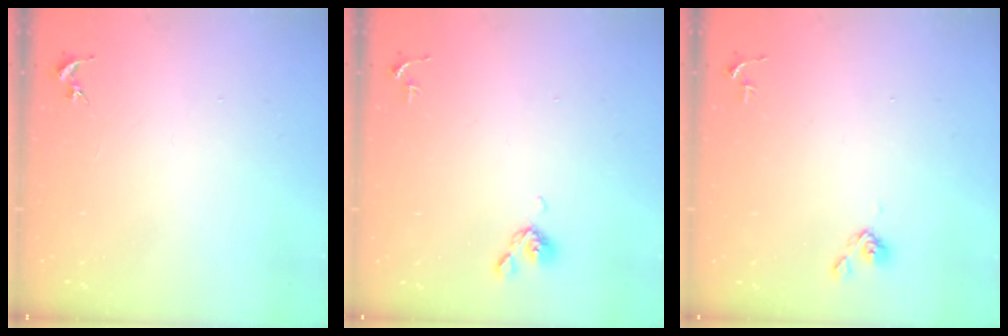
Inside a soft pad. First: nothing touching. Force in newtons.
{"total": 5.2, "press": 5.1, "slide": 0.9}
{"total": 4.8, "press": 4.8, "slide": 0.6}